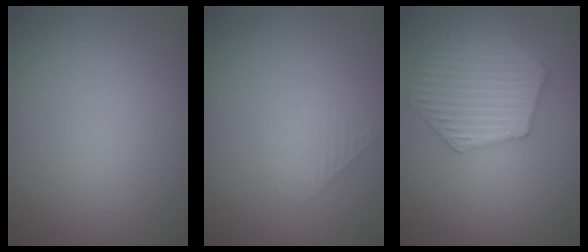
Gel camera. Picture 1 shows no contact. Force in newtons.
{"total": 1.3, "press": 1.3, "slide": 0.2}
{"total": 5.7, "press": 4.7, "slide": 3.3}